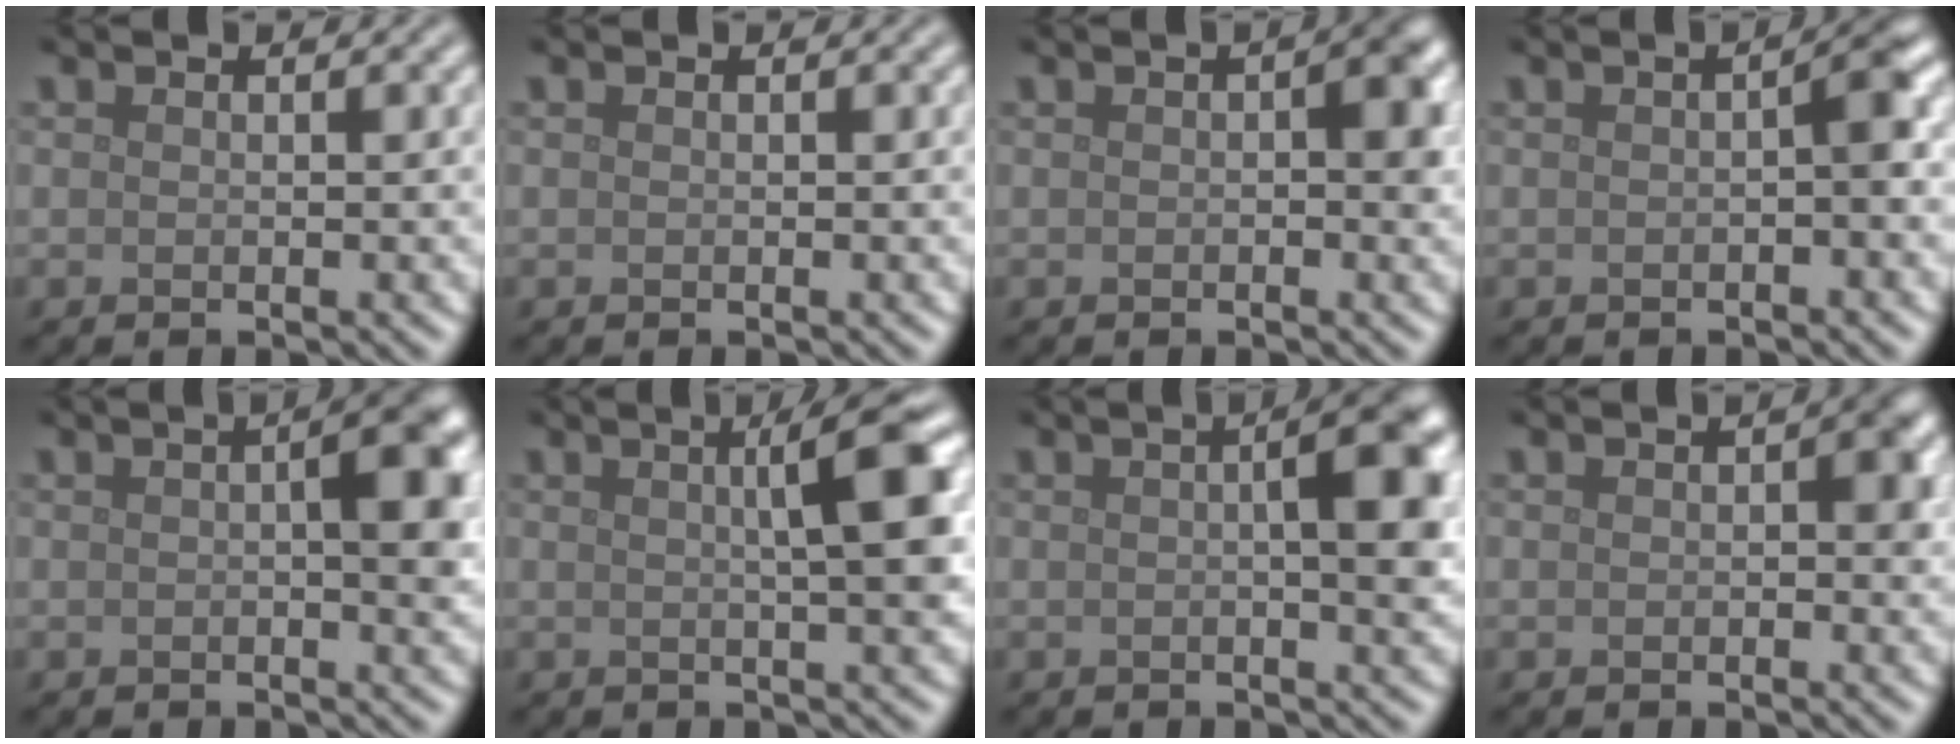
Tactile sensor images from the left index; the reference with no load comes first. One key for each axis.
{"total": 0.0}
{"total": 2.7, "fx": 0.4, "fy": 1.1, "fz": 2.4, "tx": -0.024, "ty": 0.006, "tz": 0.003}
{"total": 2.0, "fx": -0.1, "fy": 0.2, "fz": 2.0, "tx": -0.030, "ty": 0.010, "tz": -0.003}
{"total": 4.3, "fx": 0.6, "fy": 0.9, "fz": 4.2, "tx": -0.053, "ty": 0.010, "tz": 0.005}
{"total": 5.7, "fx": 1.2, "fy": 1.0, "fz": 5.5, "tx": -0.063, "ty": 0.013, "tz": 0.014}
{"total": 5.3, "fx": 0.9, "fy": 1.1, "fz": 5.1, "tx": -0.061, "ty": 0.013, "tz": 0.010}
{"total": 2.1, "fx": 0.3, "fy": 0.9, "fz": 1.8, "tx": -0.017, "ty": 0.003, "tz": 0.002}